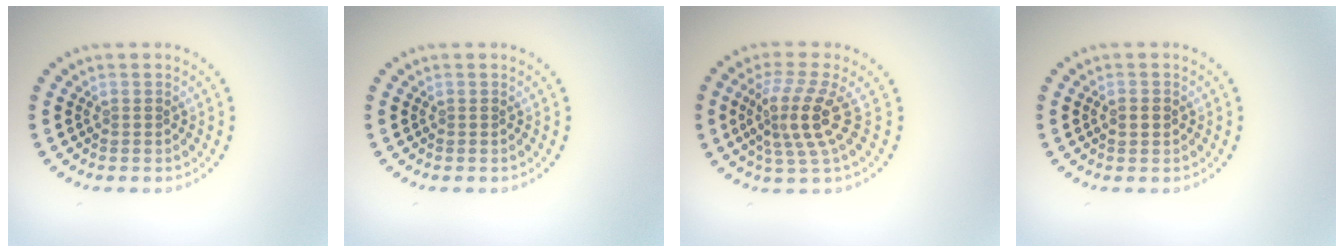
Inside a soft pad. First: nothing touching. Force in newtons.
{"total": 0.0}
{"total": 4.1, "press": 3.1, "slide": 2.7}
{"total": 1.8, "press": 1.8, "slide": 0.1}